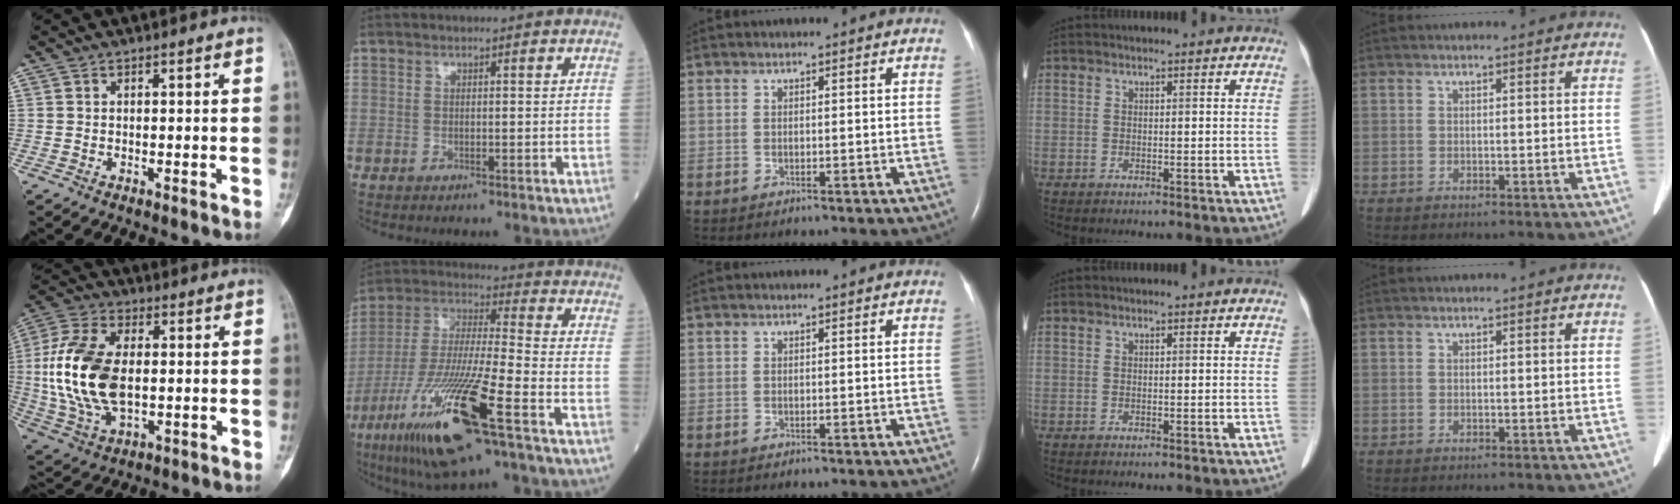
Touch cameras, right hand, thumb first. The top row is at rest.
{"thumb": {"total": 17.9, "force": [0.2, 10.1, 14.8], "torque": [-0.312, 0.002, 0.007]}, "index": {"total": 19.5, "force": [-9.6, 1.5, 16.9], "torque": [-0.366, -0.047, -0.178]}}